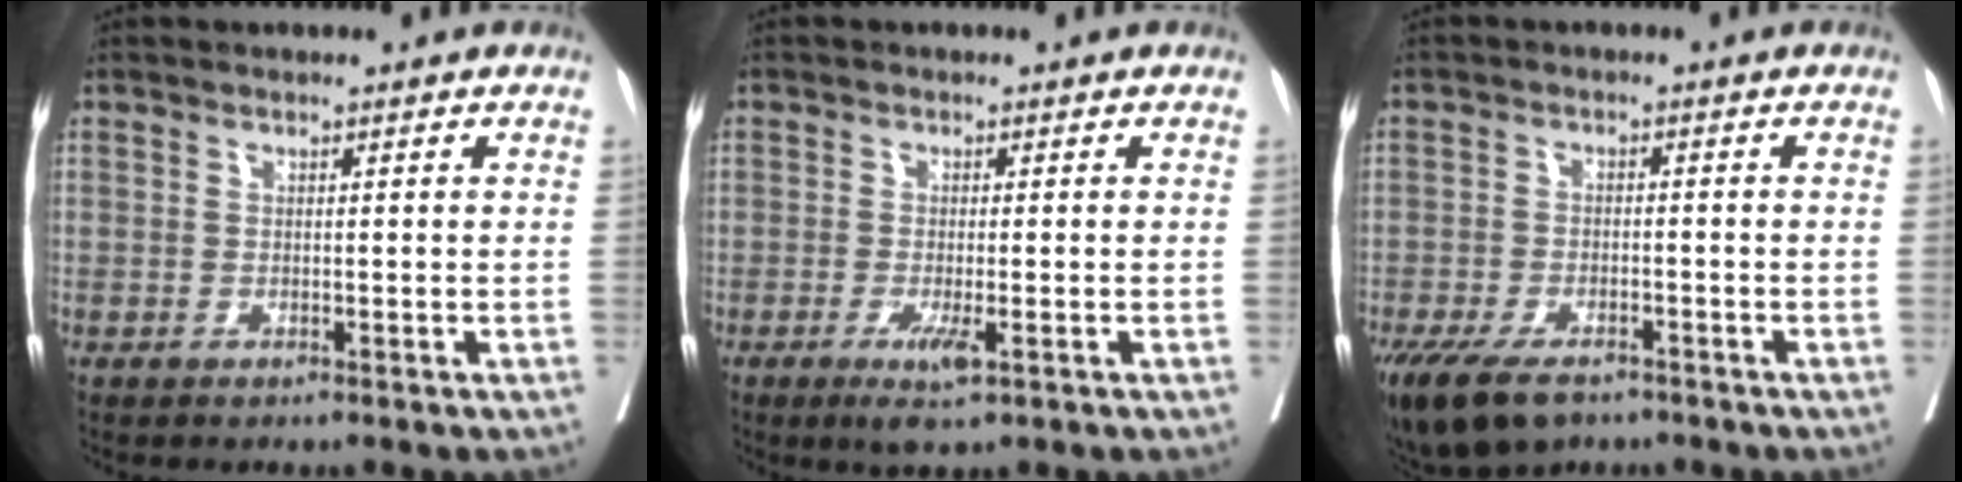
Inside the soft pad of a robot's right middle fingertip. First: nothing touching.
{"total": 3.5, "force": [-1.6, 0.5, 3.1], "torque": [-0.052, -0.008, -0.025]}
{"total": 9.8, "force": [-6.9, 4.2, 5.6], "torque": [-0.101, -0.012, -0.111]}